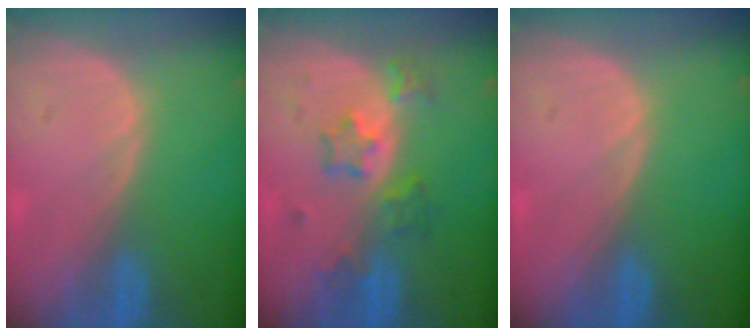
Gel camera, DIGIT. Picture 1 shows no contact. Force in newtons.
{"total": 5.2, "press": 4.9, "slide": 1.5}
{"total": 0.0}